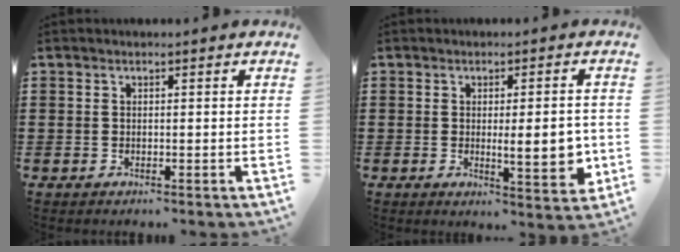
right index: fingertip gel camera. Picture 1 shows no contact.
{"total": 7.0, "force": [-0.6, 1.9, 6.7], "torque": [-0.089, -0.012, -0.011]}